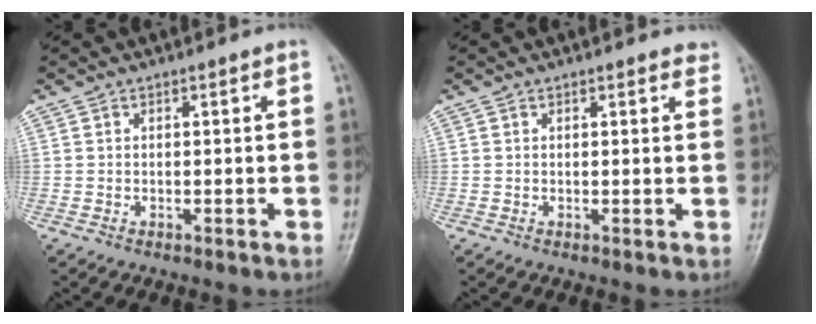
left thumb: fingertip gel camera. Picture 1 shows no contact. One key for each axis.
{"total": 2.2, "fx": 1.8, "fy": 0.8, "fz": 0.8, "tx": 0.003, "ty": -0.004, "tz": 0.012}